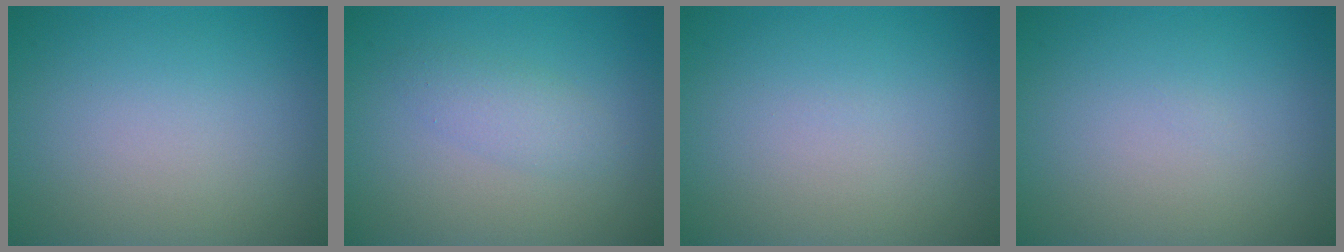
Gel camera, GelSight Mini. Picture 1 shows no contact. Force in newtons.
{"total": 1.9, "press": 1.9, "slide": 0.1}
{"total": 0.0}
{"total": 0.0}